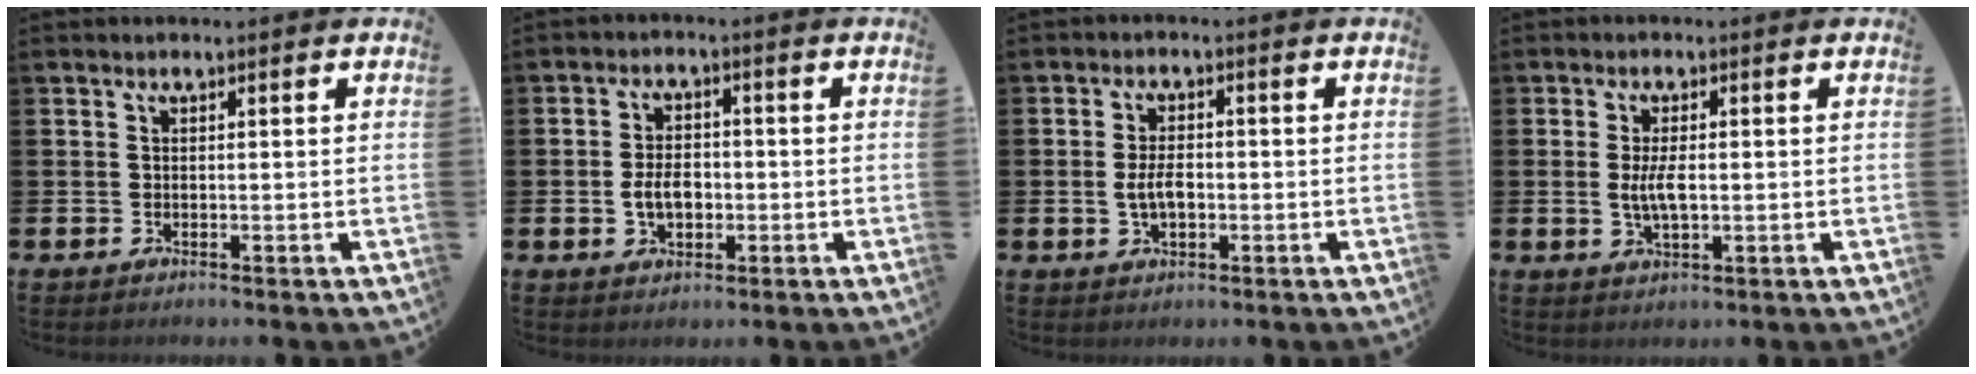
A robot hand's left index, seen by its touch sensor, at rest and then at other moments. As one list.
[{"total": 4.1, "force": [-0.7, 2.7, 3.1], "torque": [-0.043, 0.001, -0.017]}, {"total": 3.6, "force": [-0.2, 1.9, 3.0], "torque": [-0.041, -0.001, -0.008]}, {"total": 3.7, "force": [0.1, 1.4, 3.4], "torque": [-0.058, 0.002, -0.001]}]